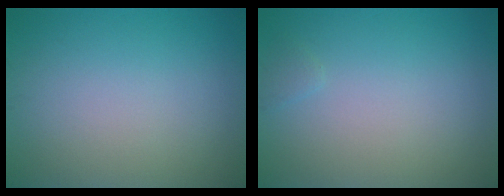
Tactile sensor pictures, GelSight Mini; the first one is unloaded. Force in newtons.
{"total": 0.6, "press": 0.6, "slide": 0.1}